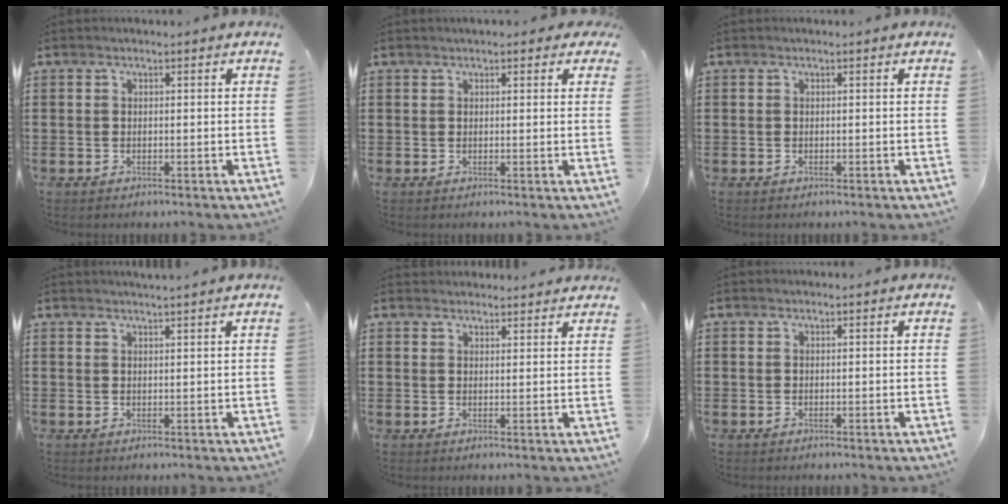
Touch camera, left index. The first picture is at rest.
{"total": 1.1, "force": [0.8, 0.5, 0.5], "torque": [-0.012, 0.005, 0.014]}
{"total": 0.0}
{"total": 1.6, "force": [1.5, -0.4, 0.4], "torque": [-0.009, -0.001, 0.030]}
{"total": 2.1, "force": [2.1, 0.2, -0.3], "torque": [-0.001, -0.004, 0.042]}
{"total": 0.0}